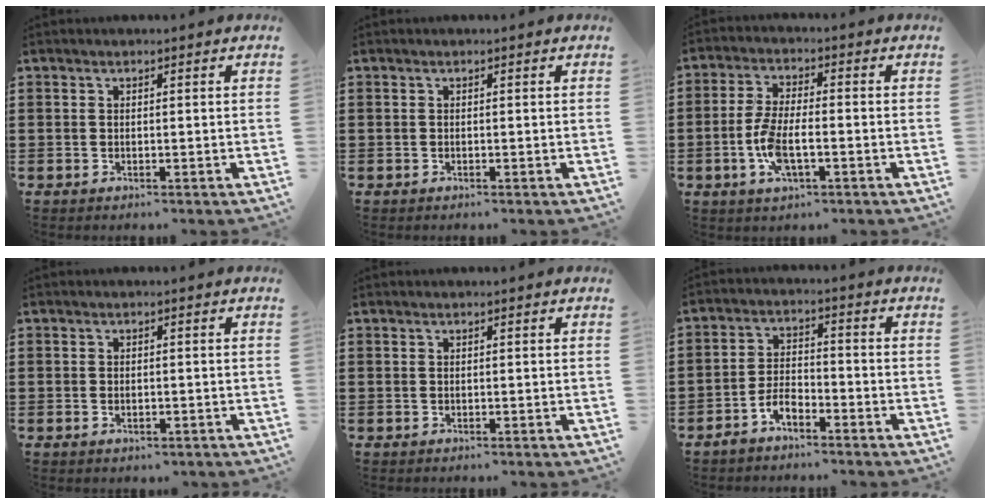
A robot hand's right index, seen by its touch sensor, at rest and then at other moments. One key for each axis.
{"total": 0.0}
{"total": 6.9, "fx": -2.1, "fy": 2.5, "fz": 6.1, "tx": -0.138, "ty": -0.006, "tz": -0.043}
{"total": 0.9, "fx": -0.3, "fy": 0.5, "fz": 0.7, "tx": -0.015, "ty": -0.001, "tz": -0.005}
{"total": 0.0}
{"total": 4.0, "fx": -3.1, "fy": 1.5, "fz": 2.1, "tx": -0.052, "ty": 0.007, "tz": -0.064}